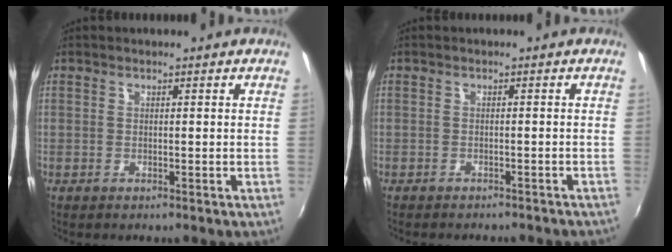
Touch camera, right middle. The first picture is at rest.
{"total": 6.3, "force": [-5.6, 1.6, 2.3], "torque": [-0.055, -0.016, -0.071]}